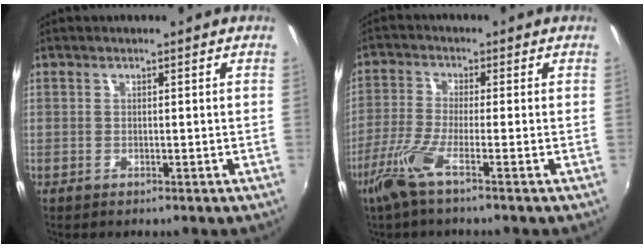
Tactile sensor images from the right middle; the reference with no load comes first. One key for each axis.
{"total": 6.5, "fx": -3.8, "fy": -0.2, "fz": 5.3, "tx": -0.129, "ty": -0.012, "tz": -0.077}